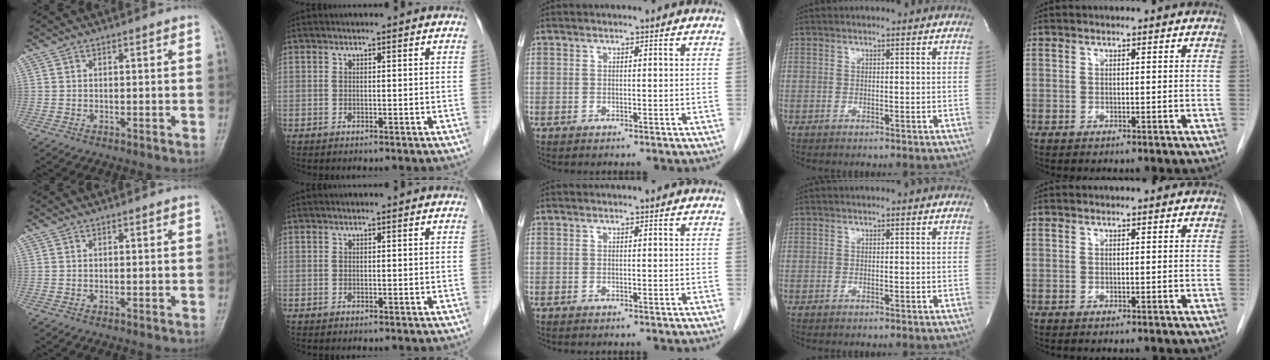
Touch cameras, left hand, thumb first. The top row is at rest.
{}